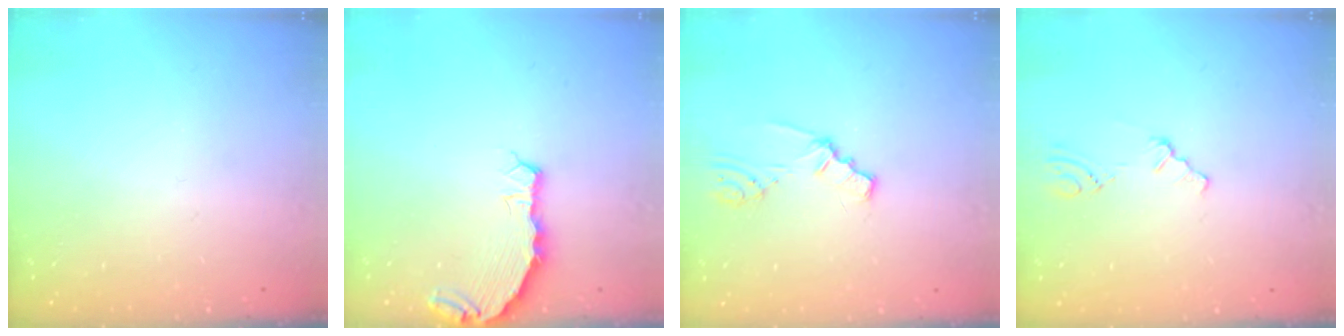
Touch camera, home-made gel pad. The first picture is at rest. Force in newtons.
{"total": 6.8, "press": 5.8, "slide": 3.7}
{"total": 1.5, "press": 1.5, "slide": 0.1}
{"total": 1.0, "press": 0.9, "slide": 0.2}